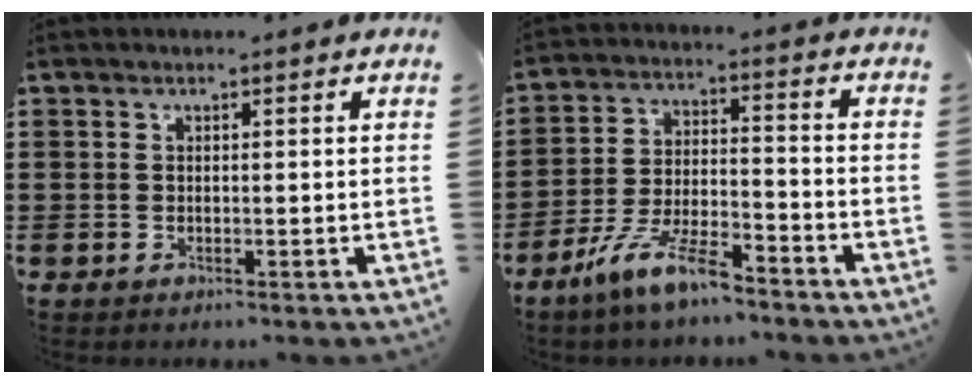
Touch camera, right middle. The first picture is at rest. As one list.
[{"total": 9.1, "force": [-7.4, 1.6, 5.2], "torque": [-0.115, 0.001, -0.145]}]